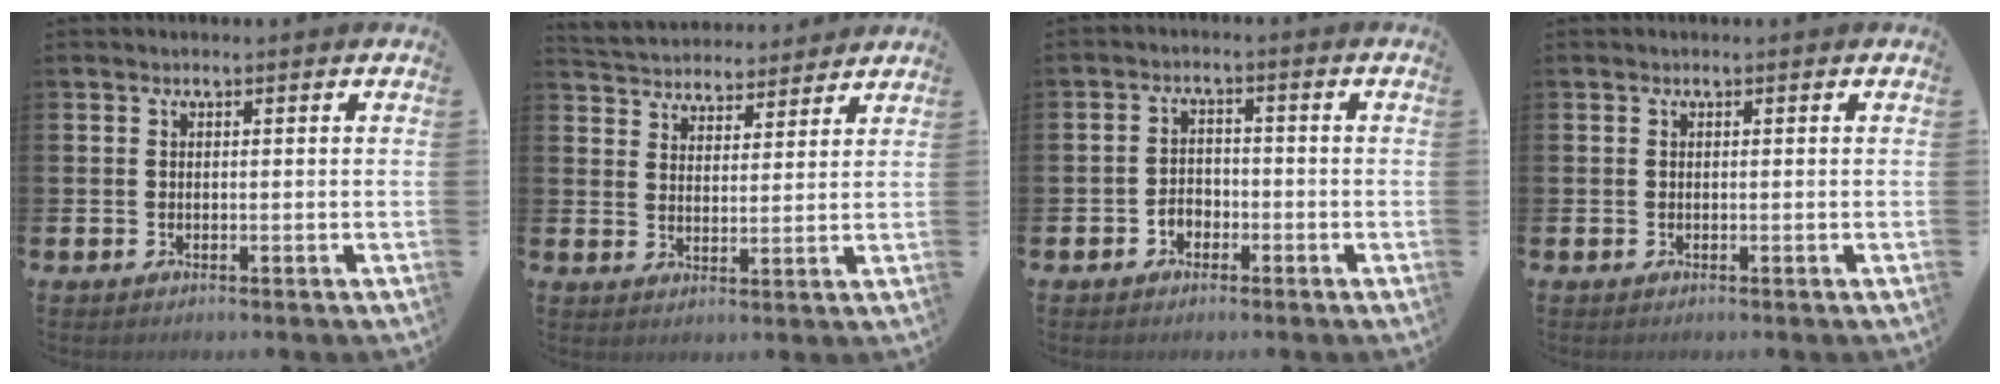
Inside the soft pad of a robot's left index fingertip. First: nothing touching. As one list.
[{"total": 4.6, "force": [4.5, 1.2, -0.4], "torque": [-0.017, -0.027, 0.080]}, {"total": 2.4, "force": [-1.5, 1.7, 0.7], "torque": [-0.015, 0.004, -0.034]}, {"total": 0.0}]